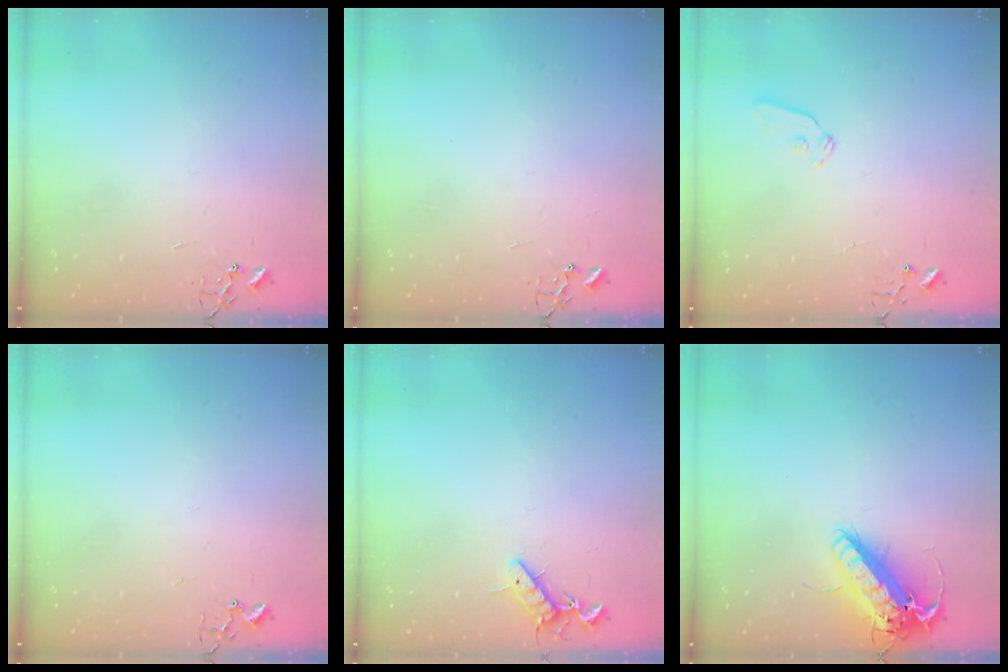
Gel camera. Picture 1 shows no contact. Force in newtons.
{"total": 0.0}
{"total": 6.0, "press": 5.9, "slide": 0.8}
{"total": 3.0, "press": 2.9, "slide": 0.4}
{"total": 8.6, "press": 8.5, "slide": 1.3}
{"total": 17.8, "press": 17.5, "slide": 3.4}